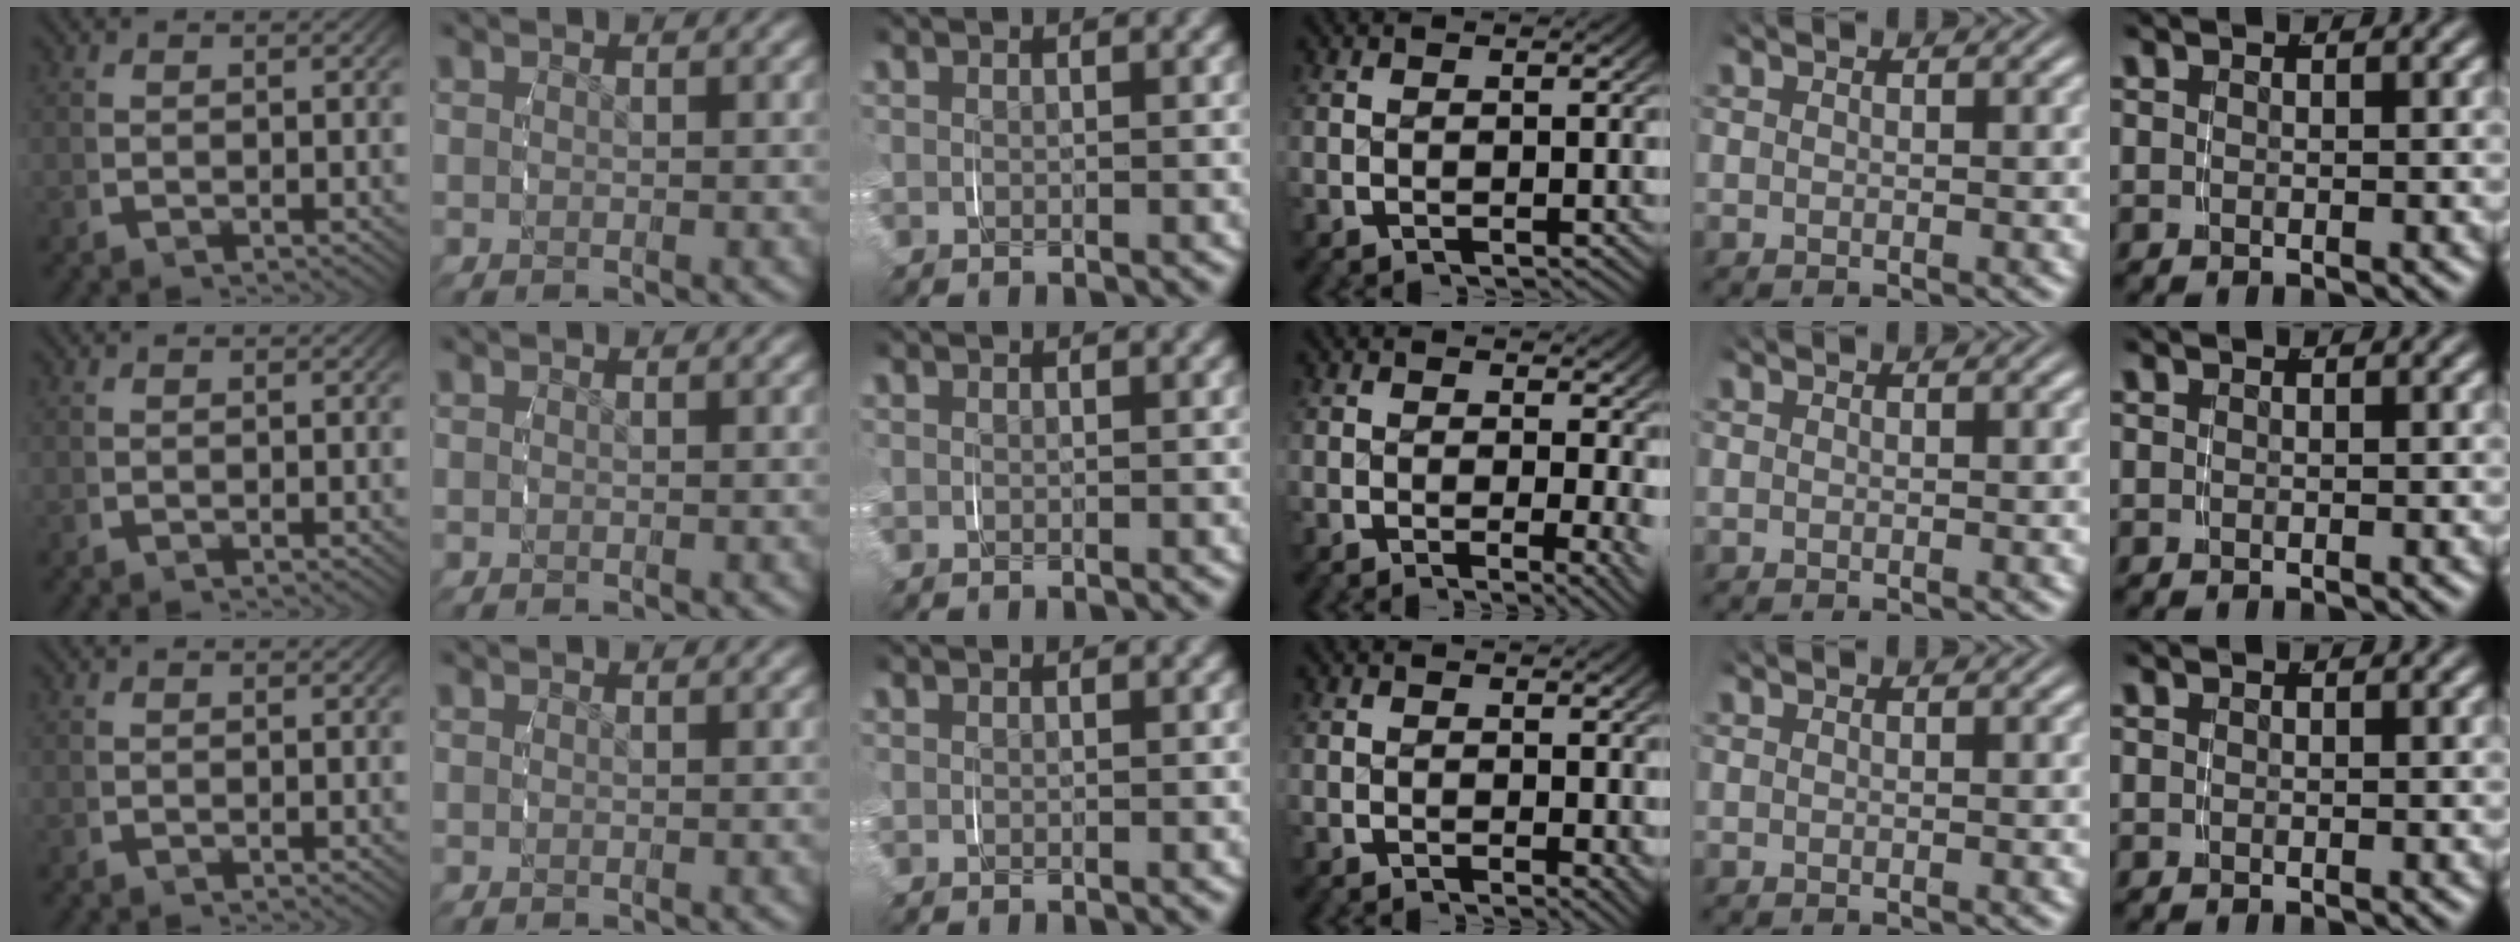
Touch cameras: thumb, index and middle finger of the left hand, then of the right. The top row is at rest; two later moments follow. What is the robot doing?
{"motion": "grasp_and_lifting", "object": "jewelry box"}